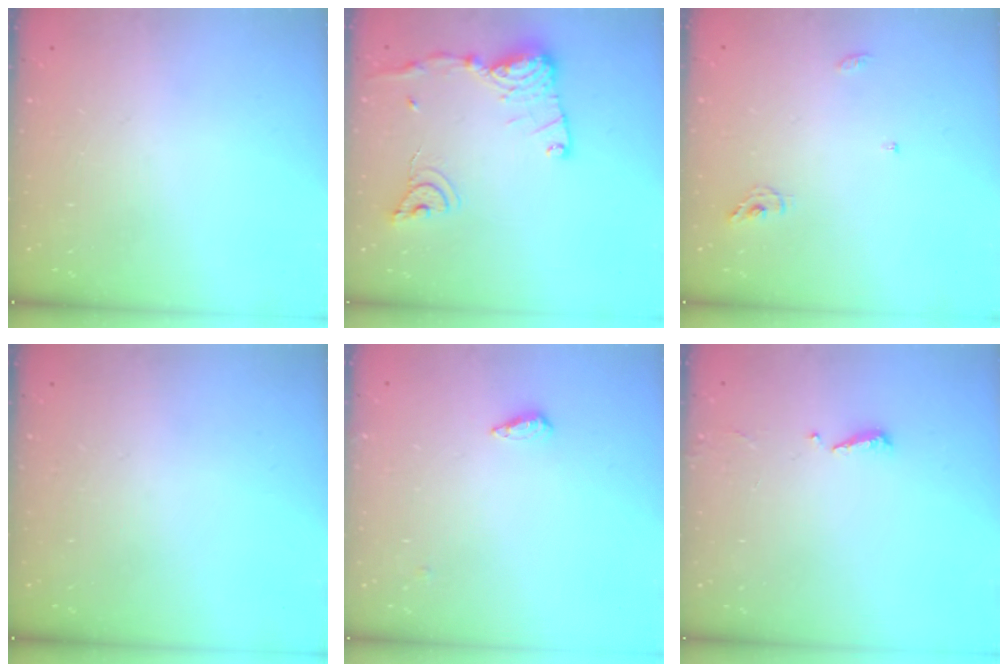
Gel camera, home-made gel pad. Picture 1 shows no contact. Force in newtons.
{"total": 15.3, "press": 15.3, "slide": 1.2}
{"total": 5.5, "press": 5.5, "slide": 0.4}
{"total": 0.0}
{"total": 3.2, "press": 3.1, "slide": 0.3}
{"total": 4.9, "press": 4.8, "slide": 0.4}